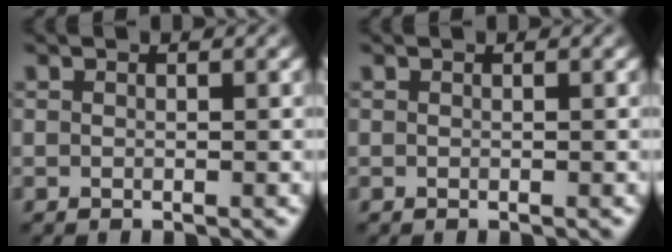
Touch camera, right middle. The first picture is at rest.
{"total": 0.0}